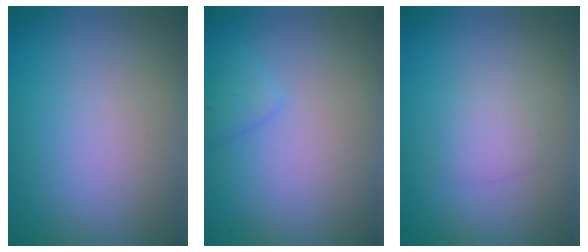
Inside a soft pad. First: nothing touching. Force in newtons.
{"total": 1.3, "press": 1.3, "slide": 0.0}
{"total": 1.4, "press": 1.4, "slide": 0.1}